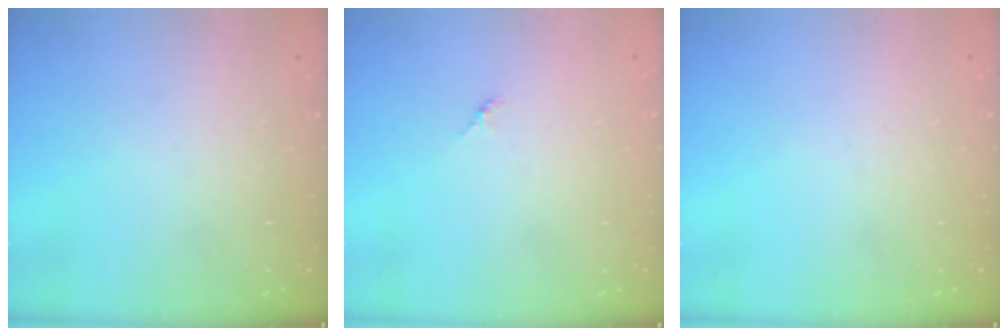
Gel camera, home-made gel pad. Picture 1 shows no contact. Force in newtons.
{"total": 1.5, "press": 1.4, "slide": 0.4}
{"total": 0.0}